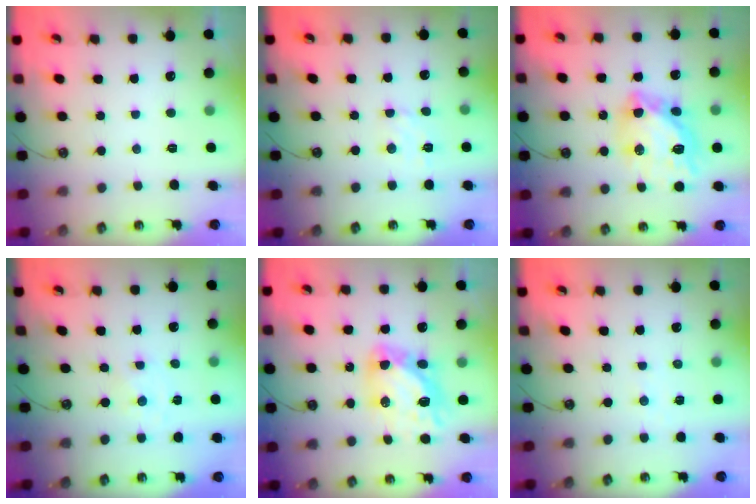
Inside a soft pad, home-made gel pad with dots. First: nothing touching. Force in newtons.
{"total": 5.5, "press": 5.4, "slide": 0.7}
{"total": 15.5, "press": 15.5, "slide": 1.6}
{"total": 0.0}
{"total": 12.9, "press": 12.8, "slide": 1.4}
{"total": 2.6, "press": 2.6, "slide": 0.3}